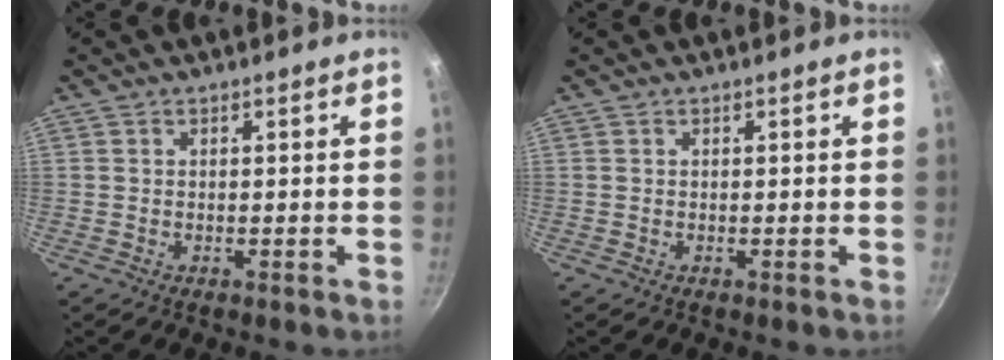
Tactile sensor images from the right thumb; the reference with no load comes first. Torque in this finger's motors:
{"motor_torque": [-0.12, 0.07, 0.00, 0.00, 0.01]}